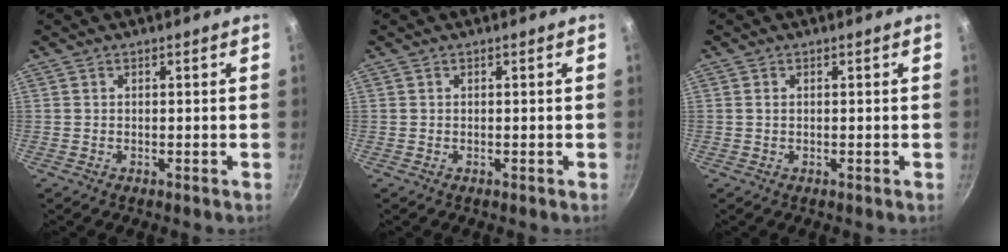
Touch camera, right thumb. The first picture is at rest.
{"total": 0.0}
{"total": 0.5, "force": [0.1, 0.3, 0.4], "torque": [-0.007, 0.001, 0.002]}